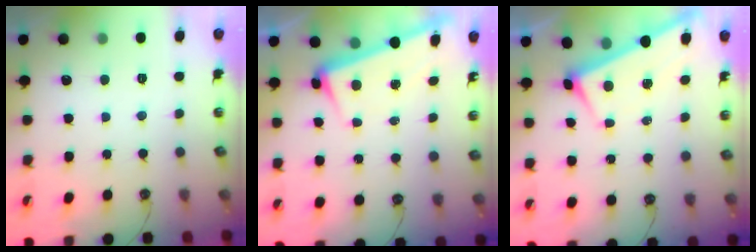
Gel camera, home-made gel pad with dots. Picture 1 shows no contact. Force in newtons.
{"total": 3.2, "press": 2.9, "slide": 1.2}
{"total": 2.8, "press": 2.8, "slide": 0.1}